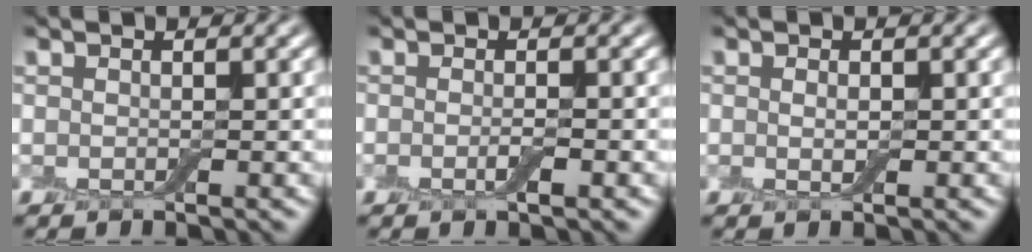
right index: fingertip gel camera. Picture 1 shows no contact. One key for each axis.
{"total": 1.5, "fx": -0.5, "fy": 0.3, "fz": 1.4, "tx": -0.025, "ty": -0.005, "tz": -0.012}
{"total": 0.9, "fx": 0.1, "fy": 0.4, "fz": 0.8, "tx": -0.018, "ty": -0.001, "tz": 0.001}